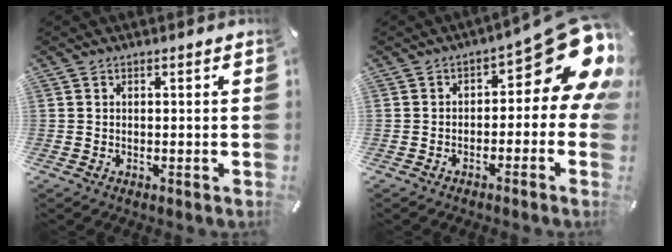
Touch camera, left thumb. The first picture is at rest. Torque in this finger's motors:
{"motor_torque": [2.33, 2.67, 0.52, -0.02, 0.06]}